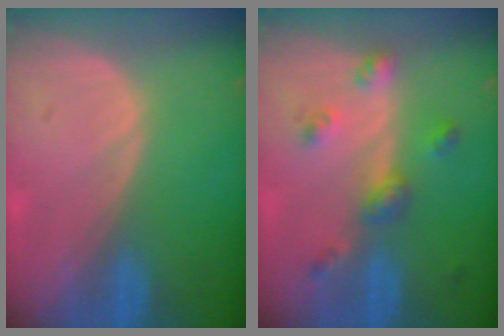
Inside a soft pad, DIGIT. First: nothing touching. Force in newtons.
{"total": 4.9, "press": 4.5, "slide": 2.0}